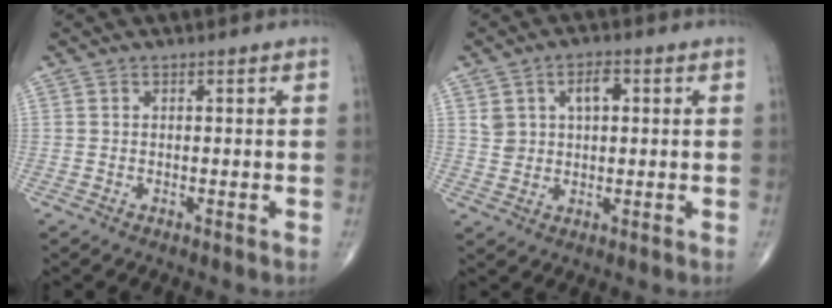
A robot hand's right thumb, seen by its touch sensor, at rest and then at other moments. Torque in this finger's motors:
{"motor_torque": [0.03, 0.04, 0.63, 0.52, 0.03]}